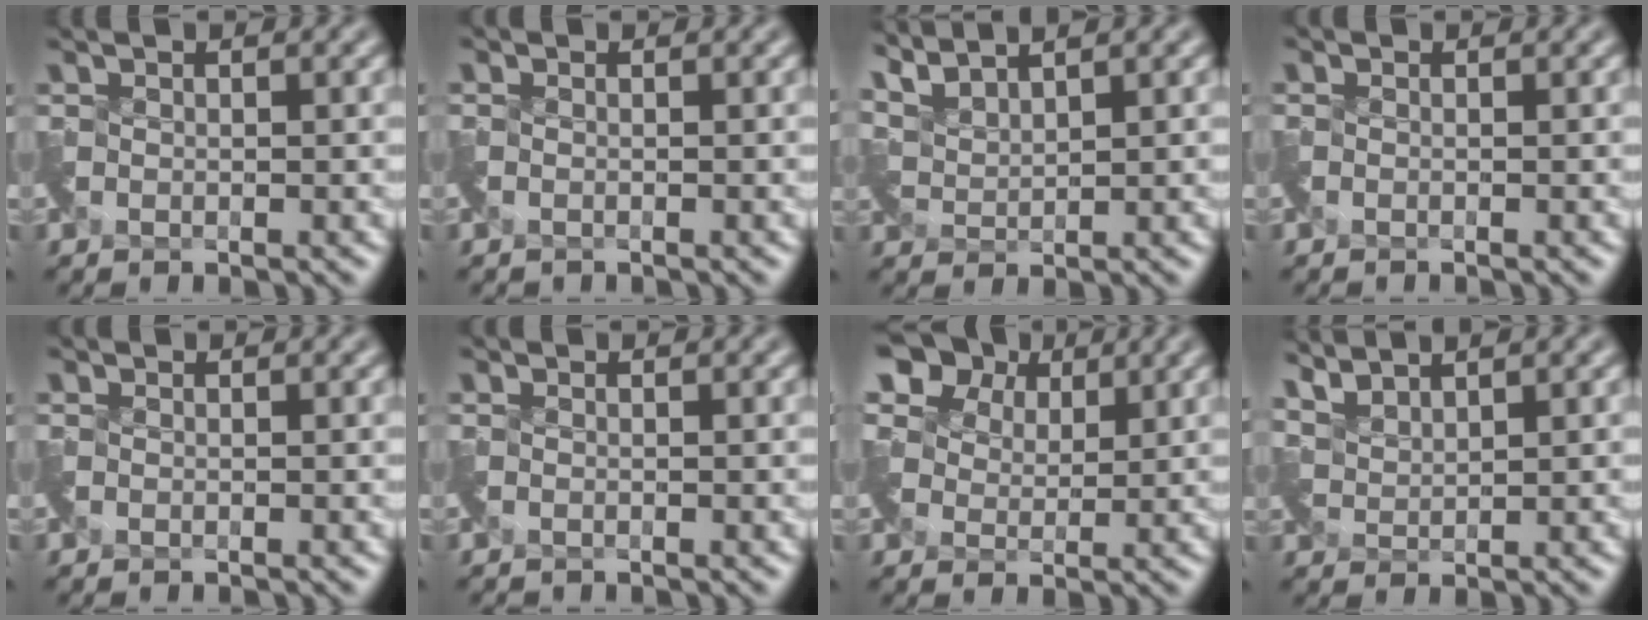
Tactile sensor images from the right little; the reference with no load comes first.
{"total": 1.1, "force": [-0.8, 0.0, -0.7], "torque": [0.010, -0.012, -0.019]}
{"total": 3.4, "force": [3.4, 0.0, 0.3], "torque": [-0.021, 0.004, 0.072]}
{"total": 1.1, "force": [-0.8, -0.3, -0.7], "torque": [0.009, -0.013, -0.019]}
{"total": 1.1, "force": [-0.9, -0.2, -0.6], "torque": [0.009, -0.013, -0.021]}
{"total": 1.3, "force": [-1.0, -0.2, -0.8], "torque": [0.011, -0.015, -0.023]}
{"total": 6.2, "force": [4.1, 4.0, 2.3], "torque": [-0.064, 0.015, 0.058]}
{"total": 2.9, "force": [2.9, -0.1, -0.1], "torque": [-0.011, 0.004, 0.064]}